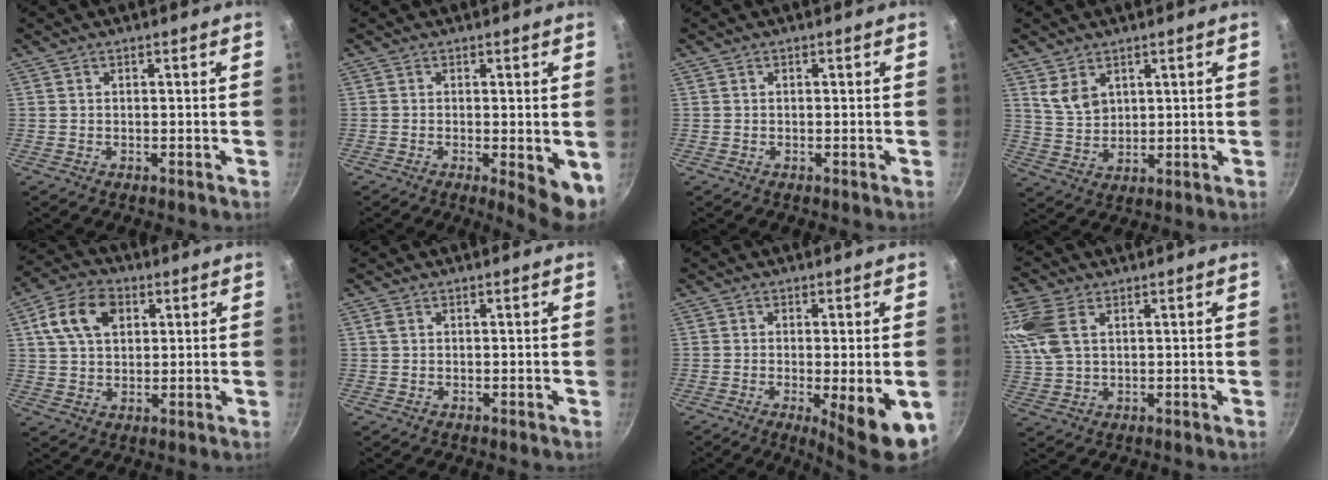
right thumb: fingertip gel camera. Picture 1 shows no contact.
{"total": 6.7, "force": [-1.8, 1.7, 6.2], "torque": [-0.085, -0.018, -0.024]}
{"total": 0.0}
{"total": 5.4, "force": [2.8, 3.5, 2.8], "torque": [-0.041, -0.018, 0.067]}
{"total": 10.9, "force": [3.7, 7.2, 7.3], "torque": [-0.123, 0.007, 0.061]}
{"total": 0.8, "force": [0.3, 0.5, 0.6], "torque": [-0.017, 0.006, 0.008]}
{"total": 11.8, "force": [-4.3, 3.0, 10.6], "torque": [-0.124, -0.015, -0.051]}
{"total": 11.9, "force": [4.4, 7.1, 8.6], "torque": [-0.225, 0.008, 0.091]}